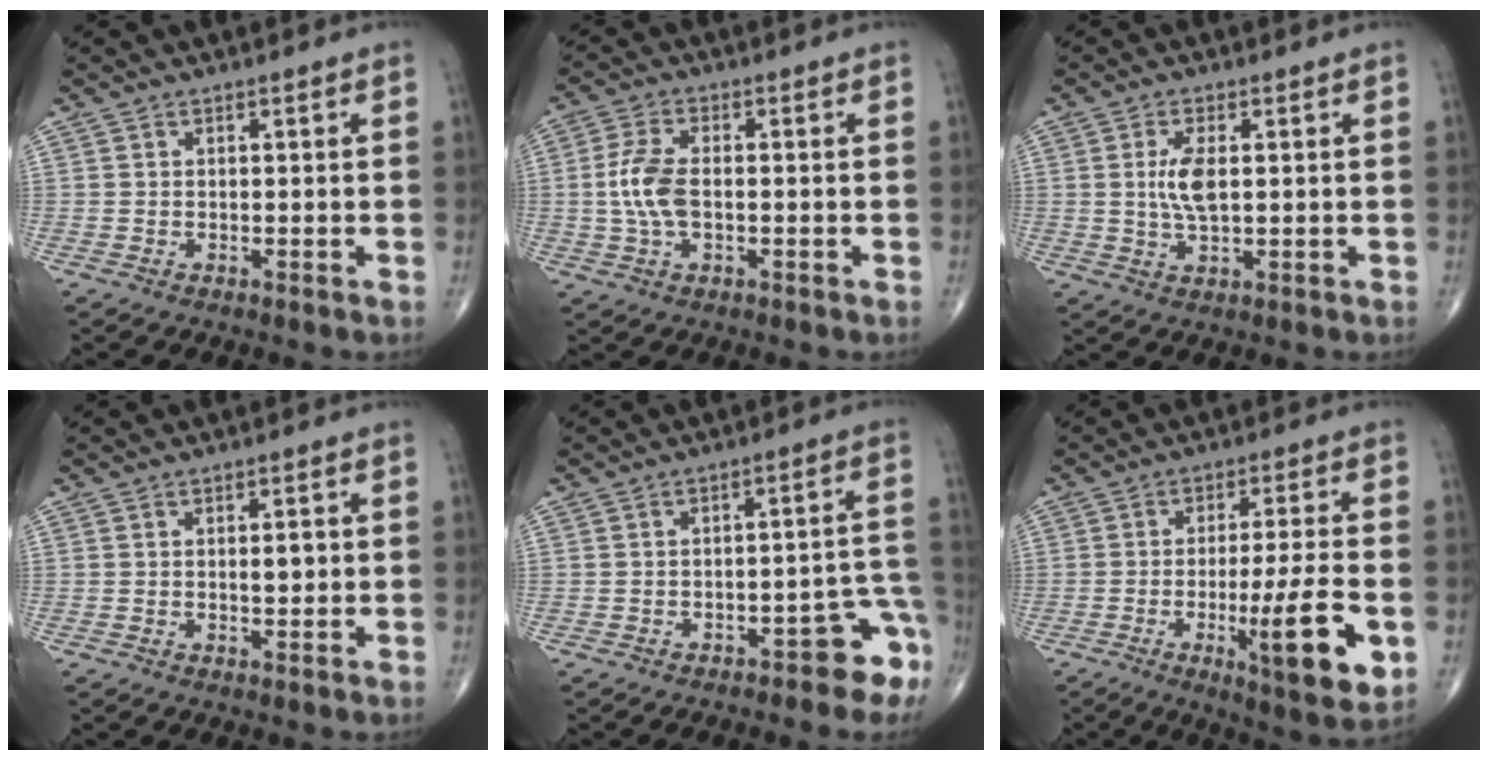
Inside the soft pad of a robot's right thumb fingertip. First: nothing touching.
{"total": 7.2, "force": [-0.5, 3.7, 6.1], "torque": [-0.137, 0.010, -0.013]}
{"total": 5.7, "force": [0.7, 2.4, 5.1], "torque": [-0.104, -0.006, 0.012]}
{"total": 2.7, "force": [0.2, 1.2, 2.4], "torque": [-0.031, -0.001, 0.002]}
{"total": 7.8, "force": [-5.0, 2.9, 5.3], "torque": [-0.029, 0.060, -0.062]}
{"total": 13.9, "force": [-4.0, 2.2, 13.2], "torque": [-0.199, -0.004, -0.058]}